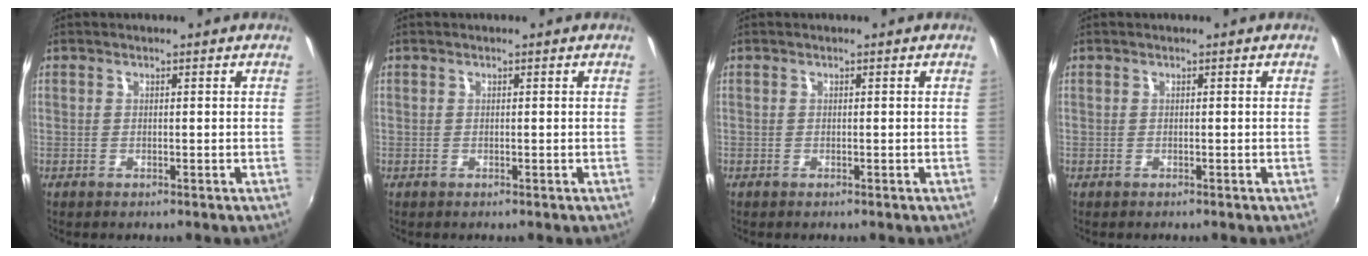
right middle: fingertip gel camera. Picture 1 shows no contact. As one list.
[{"total": 0.0}, {"total": 0.0}, {"total": 0.0}]